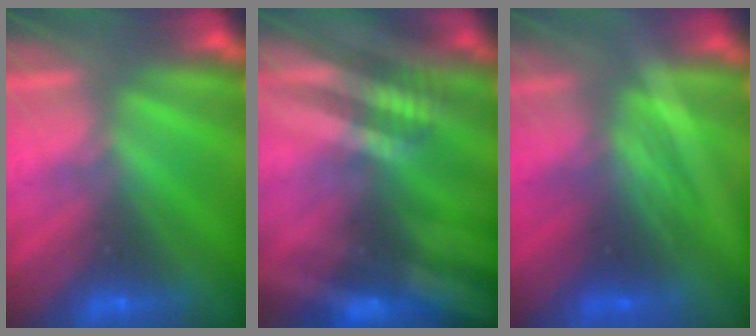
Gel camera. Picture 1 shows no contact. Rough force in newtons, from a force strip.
{"total": 8.6}
{"total": 1.9}